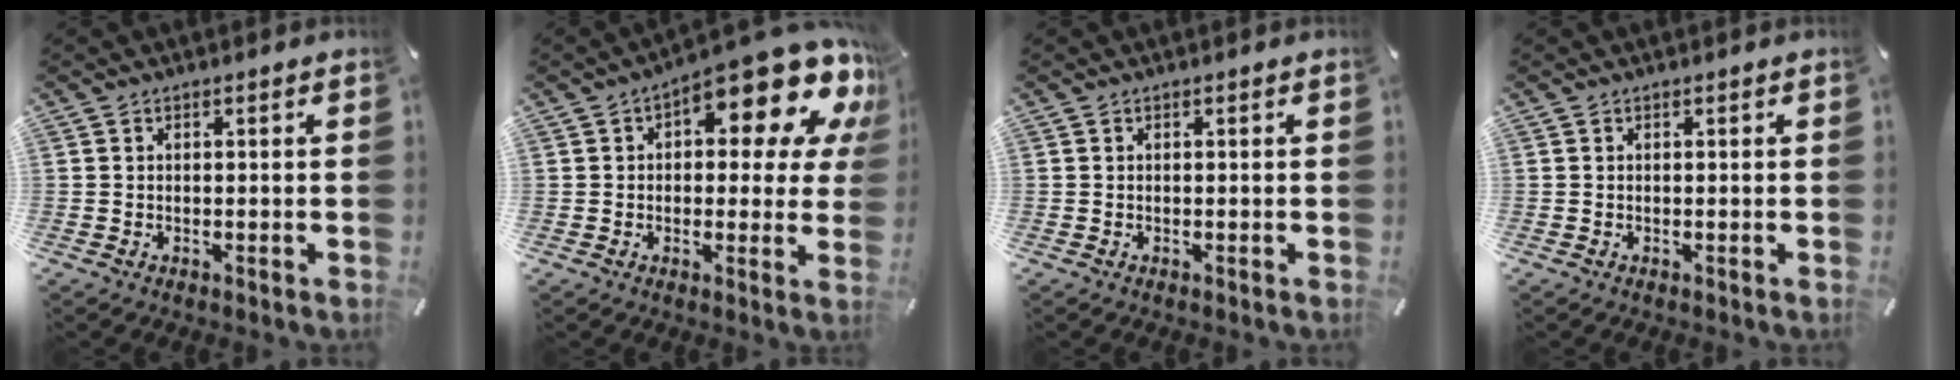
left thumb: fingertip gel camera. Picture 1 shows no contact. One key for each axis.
{"total": 16.5, "fx": 9.0, "fy": 6.4, "fz": 12.3, "tx": -0.161, "ty": -0.075, "tz": 0.141}
{"total": 0.0}
{"total": 0.0}